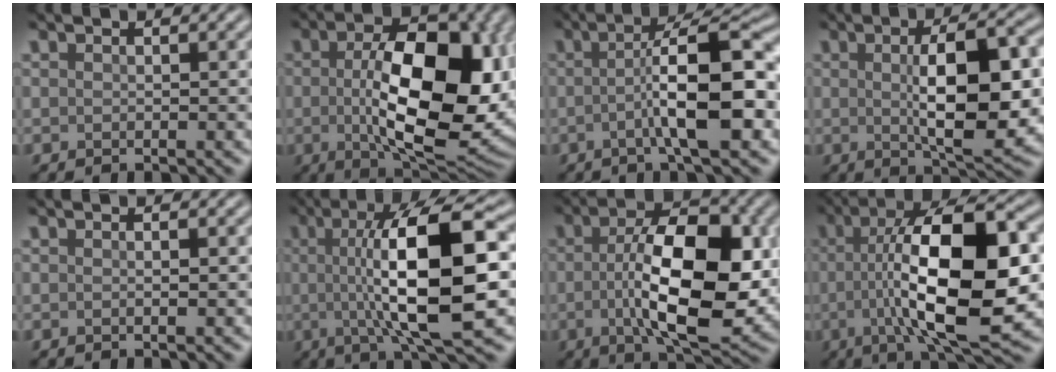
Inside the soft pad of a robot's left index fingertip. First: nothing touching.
{"total": 13.6, "force": [-0.3, 6.6, 11.9], "torque": [-0.177, -0.010, -0.004]}
{"total": 8.5, "force": [-1.1, 1.7, 8.3], "torque": [-0.115, 0.014, -0.025]}
{"total": 9.4, "force": [0.1, 3.0, 8.9], "torque": [-0.130, 0.000, 0.003]}
{"total": 0.6, "force": [0.0, 0.1, 0.6], "torque": [-0.009, 0.000, 0.000]}
{"total": 12.9, "force": [0.3, 3.4, 12.4], "torque": [-0.182, 0.004, 0.002]}
{"total": 11.3, "force": [-0.8, 4.7, 10.3], "torque": [-0.166, 0.001, -0.014]}
{"total": 13.9, "force": [-0.6, 4.3, 13.2], "torque": [-0.202, 0.004, -0.015]}